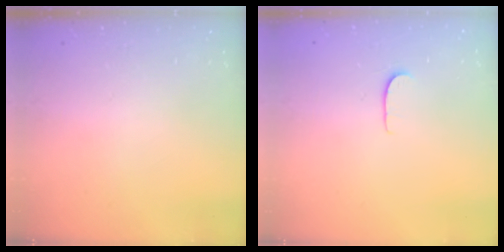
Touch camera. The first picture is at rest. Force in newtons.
{"total": 4.2, "press": 4.2, "slide": 0.4}